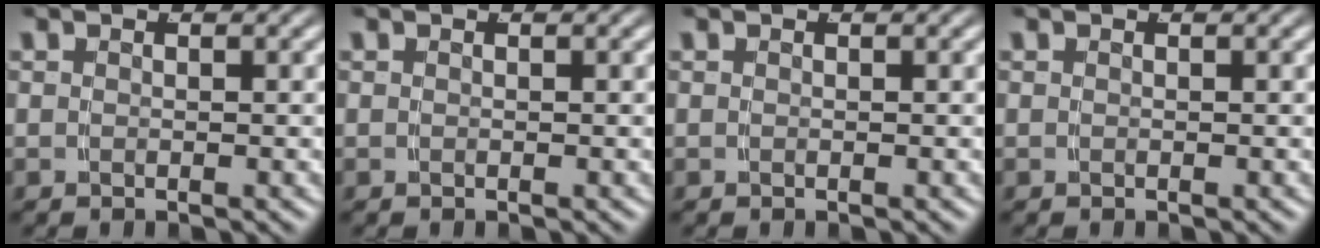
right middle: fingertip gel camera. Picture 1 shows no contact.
{"total": 0.0}
{"total": 0.0}
{"total": 0.0}